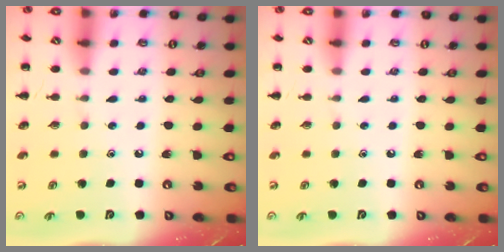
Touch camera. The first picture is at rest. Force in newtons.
{"total": 0.0}